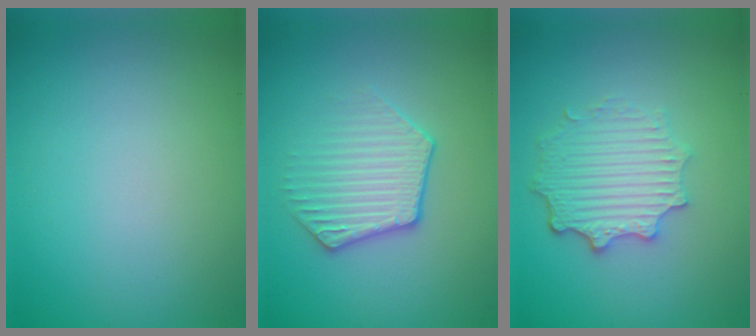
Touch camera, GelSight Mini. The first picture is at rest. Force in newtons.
{"total": 3.5, "press": 3.1, "slide": 1.6}
{"total": 4.5, "press": 3.6, "slide": 2.7}